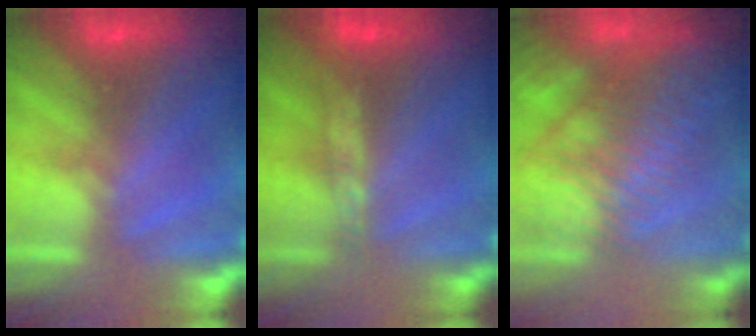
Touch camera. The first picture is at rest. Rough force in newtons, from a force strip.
{"total": 7.6}
{"total": 9.6}